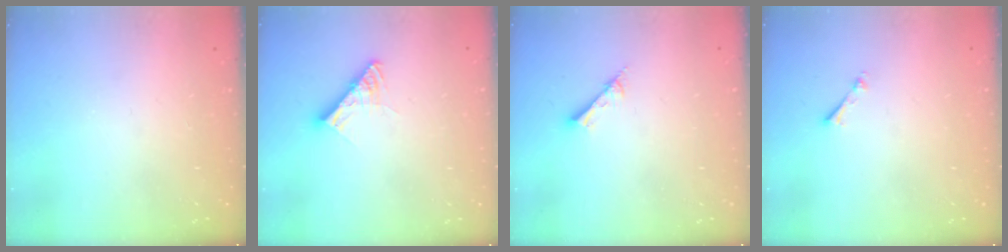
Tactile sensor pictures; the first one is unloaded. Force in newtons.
{"total": 9.5, "press": 9.4, "slide": 1.0}
{"total": 2.6, "press": 2.6, "slide": 0.1}
{"total": 0.6, "press": 0.6, "slide": 0.2}